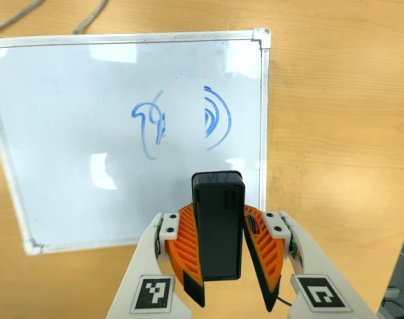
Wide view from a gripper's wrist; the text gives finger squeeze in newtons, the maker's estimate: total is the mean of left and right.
{"total": 7.3, "left": 7.9, "right": 6.6}